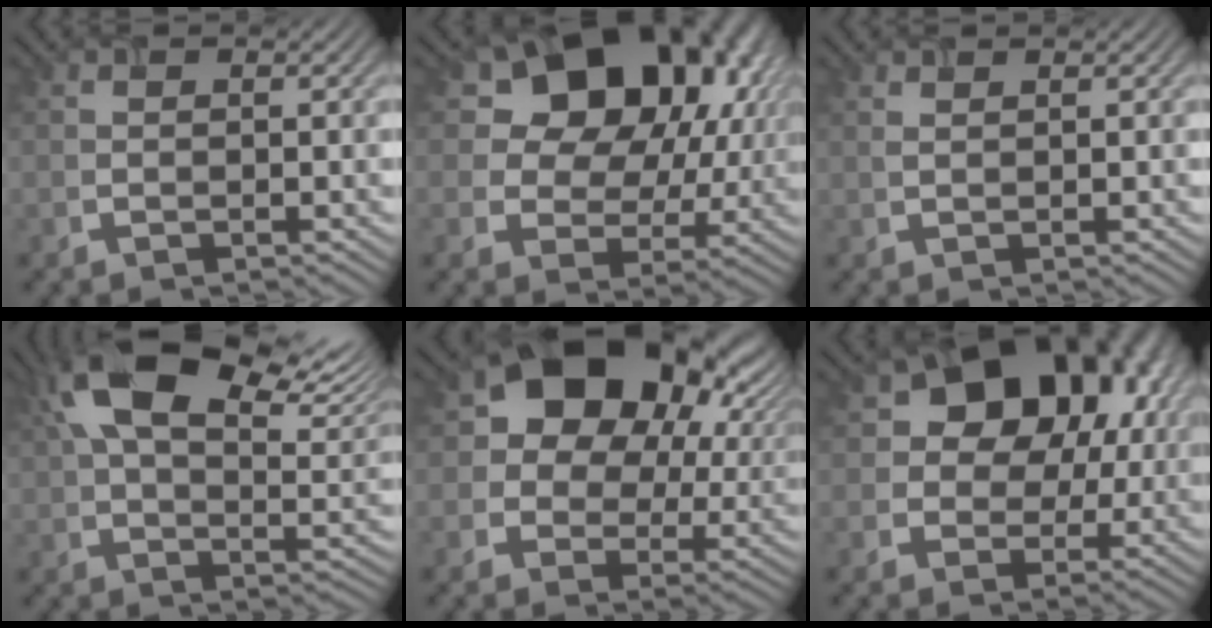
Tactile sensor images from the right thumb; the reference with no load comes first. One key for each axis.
{"total": 16.7, "fx": 6.5, "fy": 12.3, "fz": 9.3, "tx": -0.145, "ty": 0.036, "tz": 0.116}
{"total": 1.2, "fx": 1.0, "fy": 0.4, "fz": 0.6, "tx": -0.007, "ty": -0.004, "tz": 0.014}
{"total": 16.3, "fx": 8.6, "fy": 7.4, "fz": 11.7, "tx": -0.225, "ty": 0.019, "tz": 0.138}
{"total": 14.7, "fx": 5.4, "fy": 10.6, "fz": 8.5, "tx": -0.132, "ty": 0.002, "tz": 0.101}
{"total": 13.7, "fx": 3.7, "fy": 10.8, "fz": 7.5, "tx": -0.100, "ty": 0.037, "tz": 0.044}